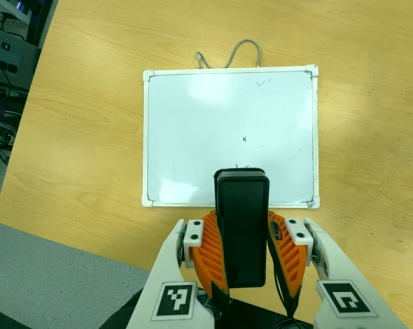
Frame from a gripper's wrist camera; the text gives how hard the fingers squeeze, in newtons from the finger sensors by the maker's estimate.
{"total": 8.4, "left": 6.7, "right": 10.0}